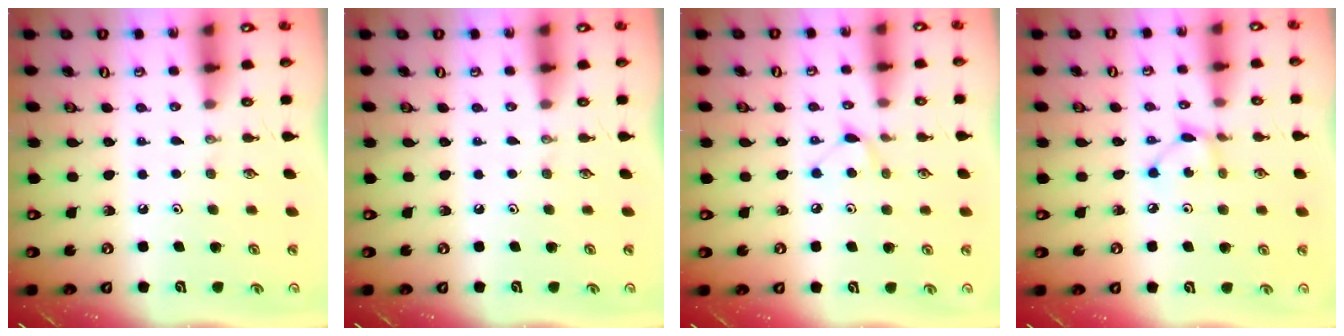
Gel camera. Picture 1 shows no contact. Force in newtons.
{"total": 0.0}
{"total": 5.2, "press": 5.1, "slide": 0.6}
{"total": 3.6, "press": 3.6, "slide": 0.1}